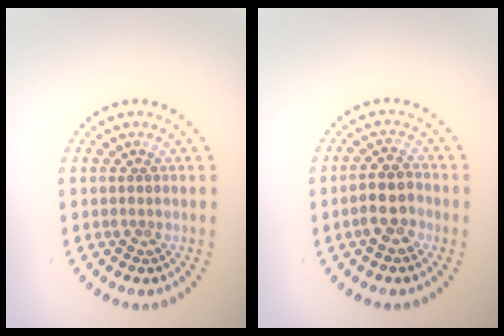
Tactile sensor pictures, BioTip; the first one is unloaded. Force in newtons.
{"total": 2.8, "press": 2.7, "slide": 0.9}